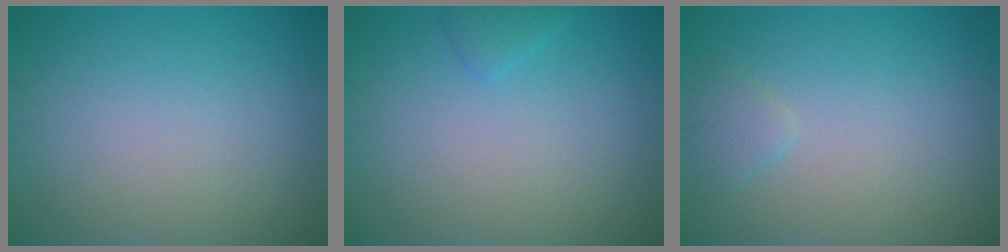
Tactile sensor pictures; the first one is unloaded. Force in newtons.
{"total": 1.0, "press": 1.0, "slide": 0.2}
{"total": 1.1, "press": 1.1, "slide": 0.1}